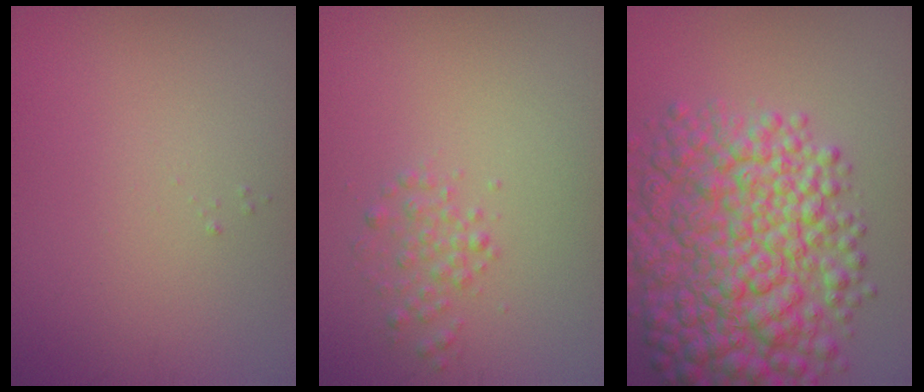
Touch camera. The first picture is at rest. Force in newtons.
{"total": 1.5, "press": 1.5, "slide": 0.0}
{"total": 10.6, "press": 10.6, "slide": 0.2}